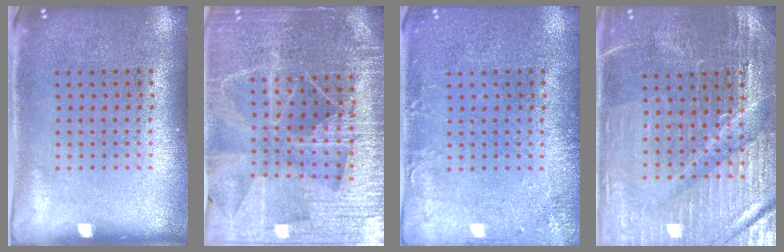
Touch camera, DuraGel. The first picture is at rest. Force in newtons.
{"total": 5.1, "press": 4.6, "slide": 2.2}
{"total": 1.9, "press": 1.9, "slide": 0.2}
{"total": 3.4, "press": 3.3, "slide": 0.4}